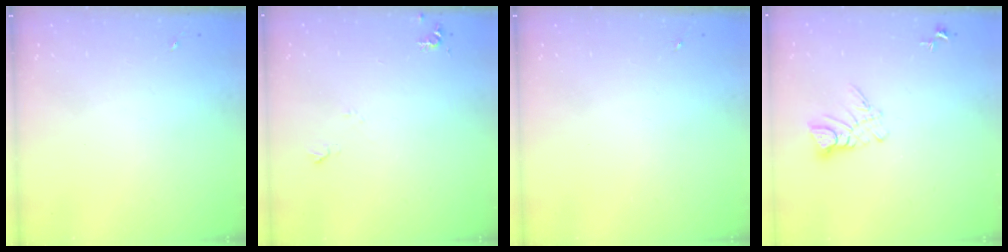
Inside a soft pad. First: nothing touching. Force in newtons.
{"total": 5.5, "press": 5.5, "slide": 0.7}
{"total": 0.0}
{"total": 6.6, "press": 6.5, "slide": 0.6}